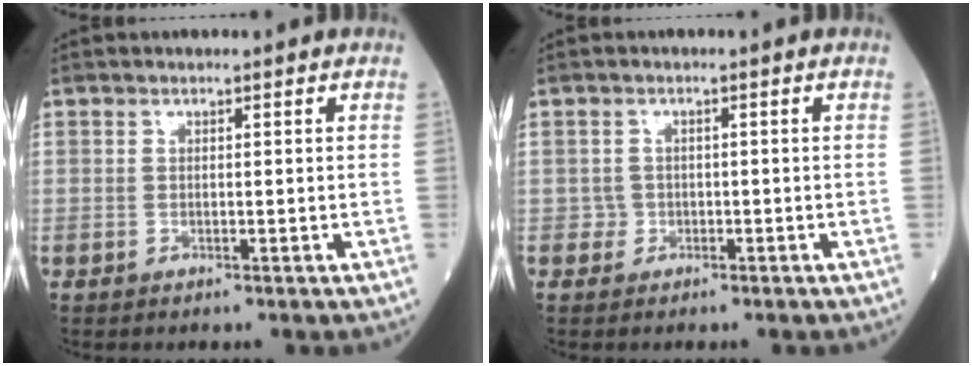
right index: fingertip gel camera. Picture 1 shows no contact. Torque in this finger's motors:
{"motor_torque": [-0.06, -0.07, 0.06, -0.02]}